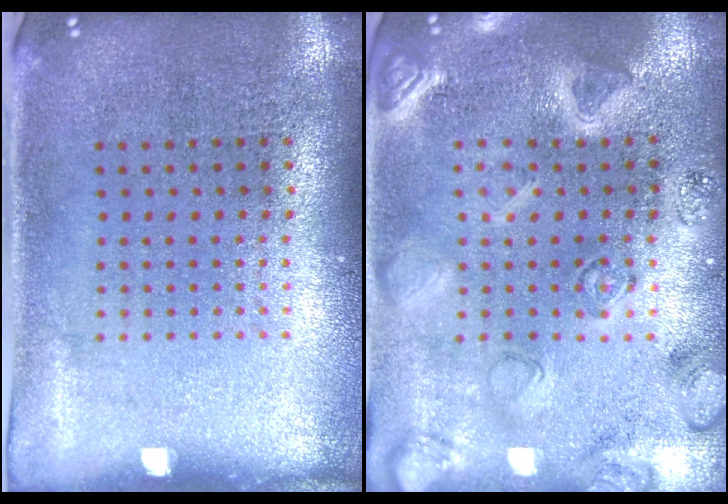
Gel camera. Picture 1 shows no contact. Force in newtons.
{"total": 2.9, "press": 2.9, "slide": 0.5}